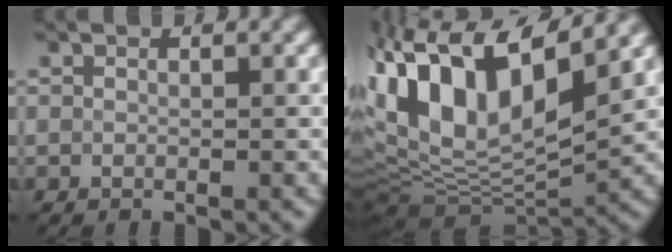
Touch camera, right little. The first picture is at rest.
{"total": 15.9, "force": [4.9, 7.8, 13.0], "torque": [-0.247, 0.033, 0.086]}